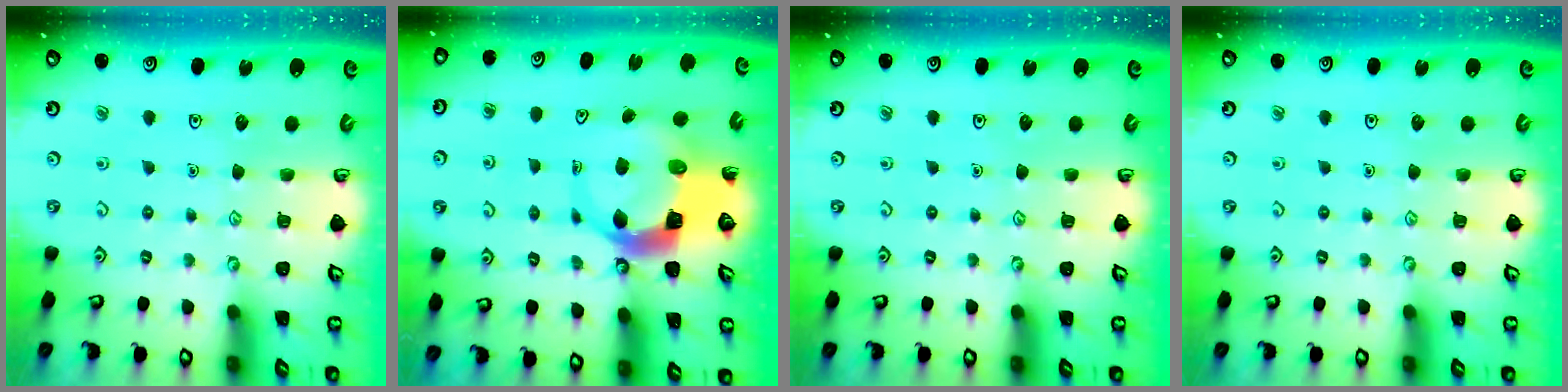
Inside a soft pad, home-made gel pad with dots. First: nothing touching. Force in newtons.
{"total": 7.3, "press": 7.2, "slide": 1.2}
{"total": 0.0}
{"total": 0.0}